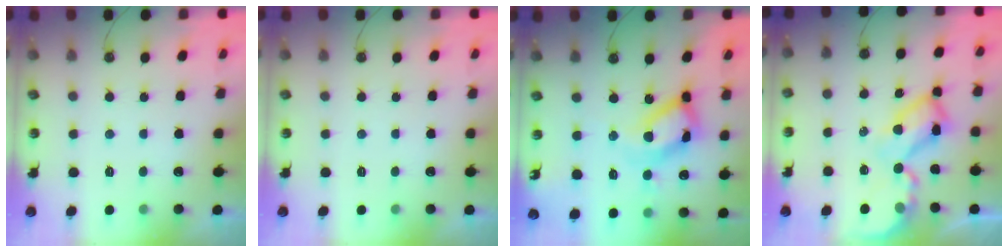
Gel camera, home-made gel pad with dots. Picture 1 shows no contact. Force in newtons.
{"total": 0.0}
{"total": 19.4, "press": 19.3, "slide": 2.6}
{"total": 11.0, "press": 10.9, "slide": 1.0}